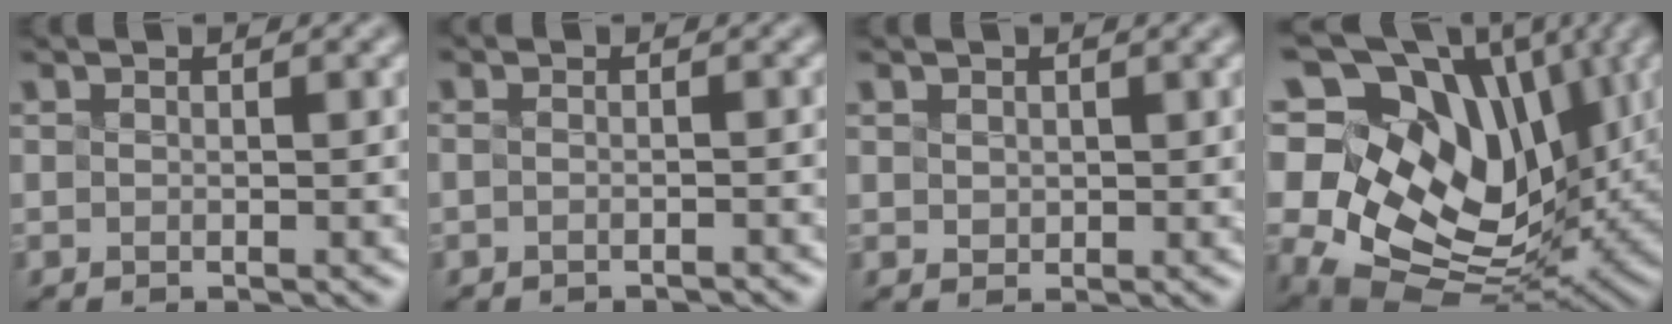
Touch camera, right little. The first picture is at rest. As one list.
[{"total": 2.3, "force": [-1.9, -0.9, -0.8], "torque": [0.006, -0.022, -0.014]}, {"total": 1.4, "force": [-0.2, -0.7, -1.2], "torque": [0.002, -0.008, 0.029]}, {"total": 16.0, "force": [3.1, 11.7, 10.5], "torque": [-0.189, -0.004, 0.098]}]